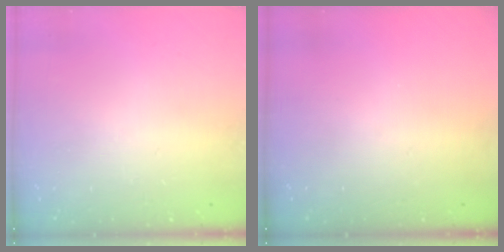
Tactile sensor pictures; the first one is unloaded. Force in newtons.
{"total": 0.0}